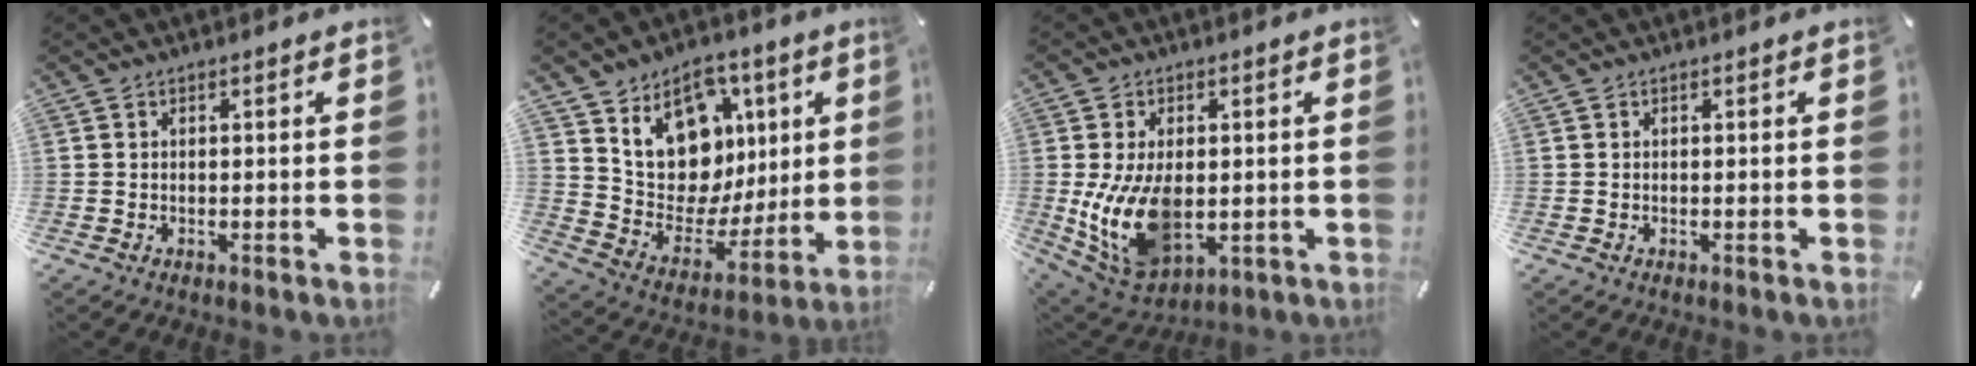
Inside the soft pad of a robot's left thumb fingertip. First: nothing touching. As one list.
[{"total": 15.9, "force": [6.7, 12.9, 6.6], "torque": [-0.091, -0.055, 0.129]}, {"total": 14.3, "force": [-0.7, 9.3, 10.8], "torque": [-0.229, -0.013, -0.009]}, {"total": 0.0}]